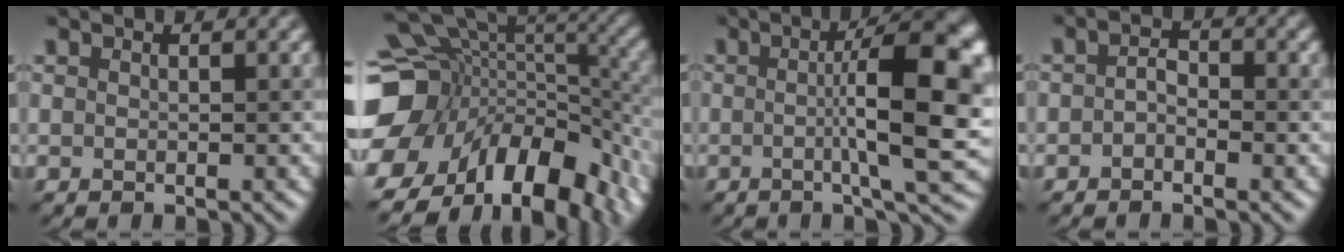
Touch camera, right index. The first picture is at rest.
{"total": 15.5, "force": [-4.8, 10.9, 9.9], "torque": [-0.194, 0.006, -0.056]}
{"total": 10.5, "force": [-0.2, 2.0, 10.3], "torque": [-0.125, 0.024, 0.002]}
{"total": 1.0, "force": [-0.5, 0.4, 0.8], "torque": [-0.018, 0.017, -0.005]}